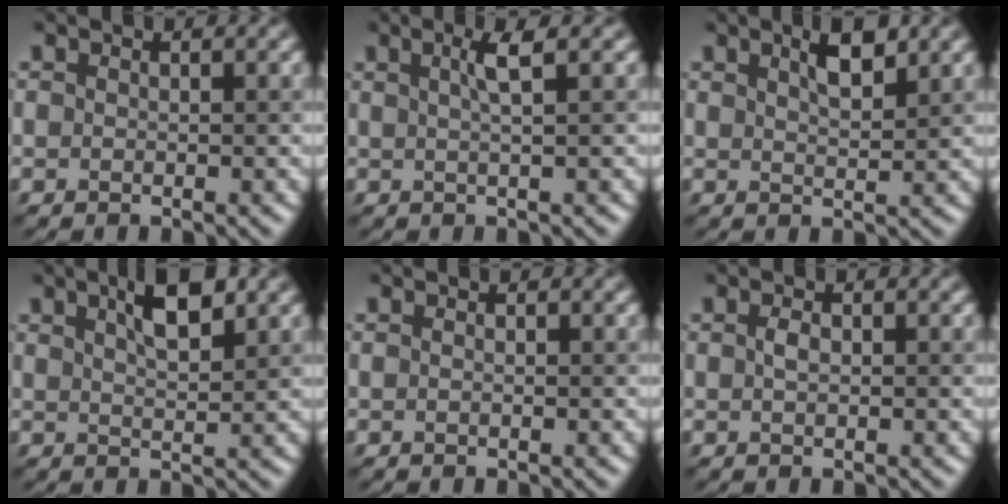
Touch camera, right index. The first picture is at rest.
{"total": 2.3, "force": [0.7, 0.3, 2.2], "torque": [-0.035, 0.011, 0.014]}
{"total": 2.5, "force": [1.7, 0.5, 1.8], "torque": [-0.023, 0.008, 0.032]}
{"total": 3.5, "force": [2.1, 0.9, 2.7], "torque": [-0.038, 0.011, 0.038]}
{"total": 0.0}
{"total": 0.7, "force": [0.1, 0.4, 0.6], "torque": [-0.014, 0.005, 0.005]}